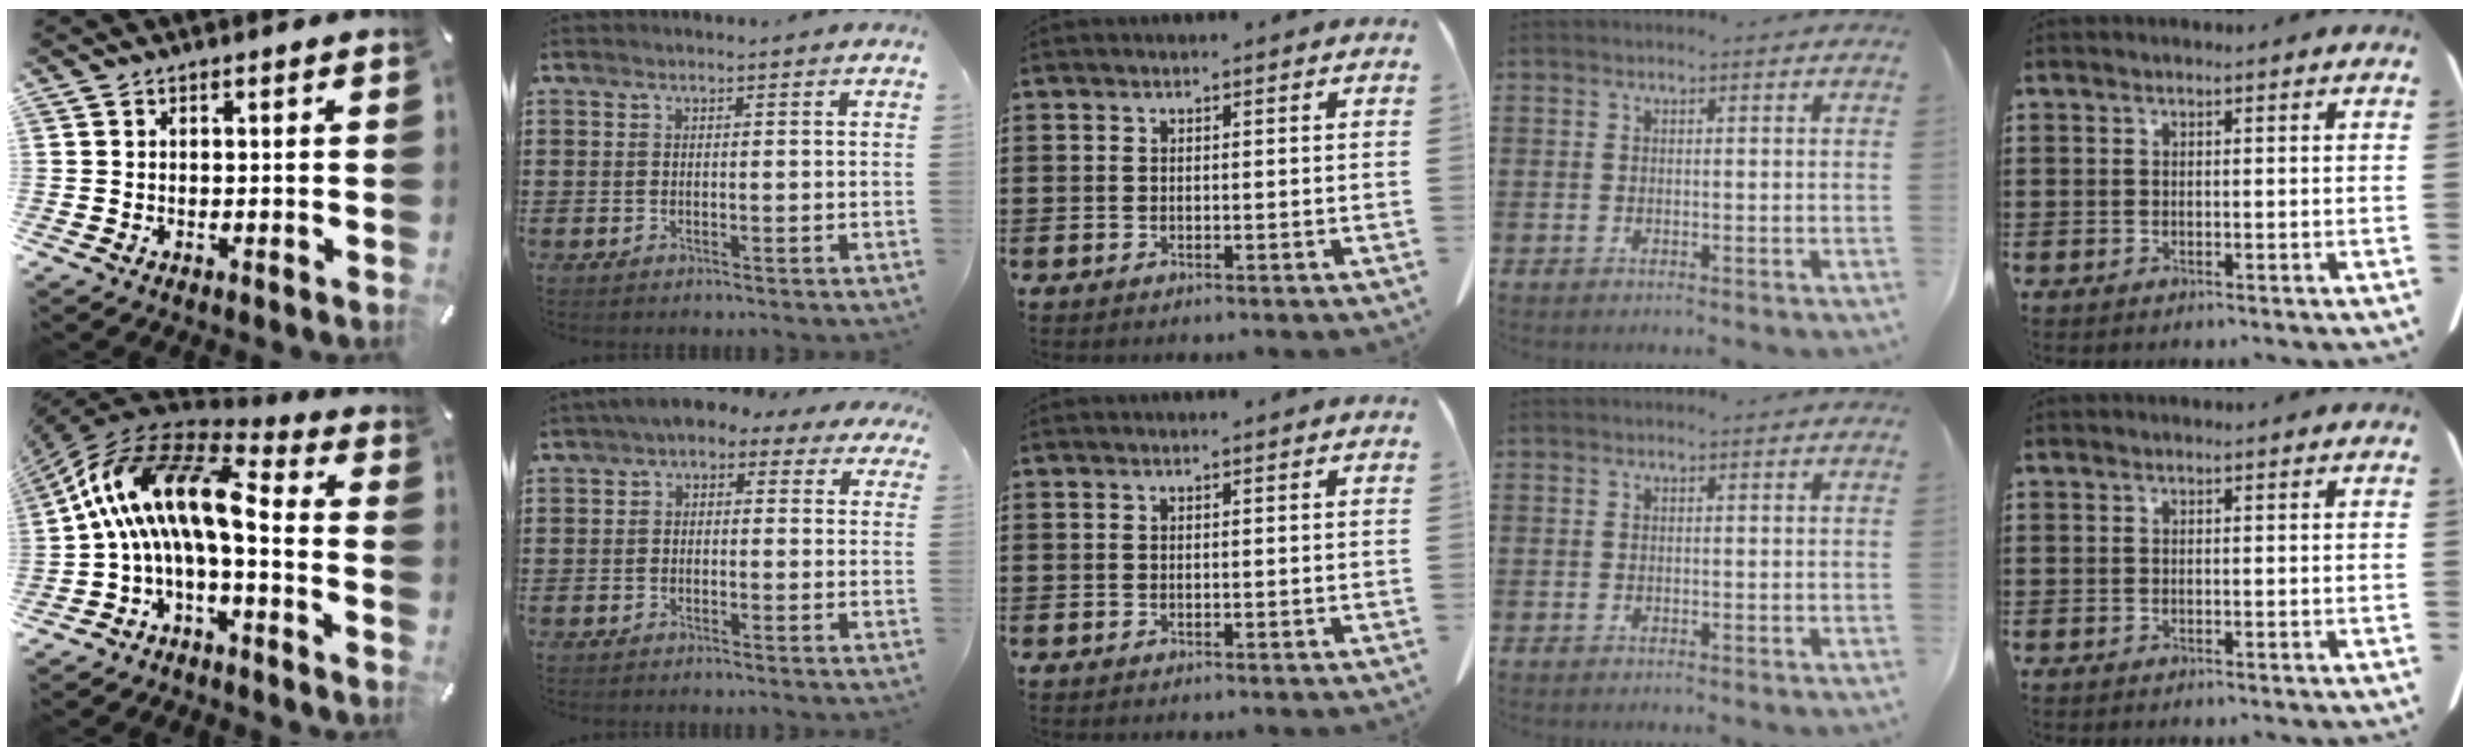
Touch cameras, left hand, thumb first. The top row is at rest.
{"thumb": {"total": 16.5, "force": [-0.2, 7.3, 14.8], "torque": [-0.310, -0.005, -0.010]}, "index": {"total": 2.1, "force": [-0.2, 1.5, 1.4], "torque": [-0.032, 0.009, -0.009]}}